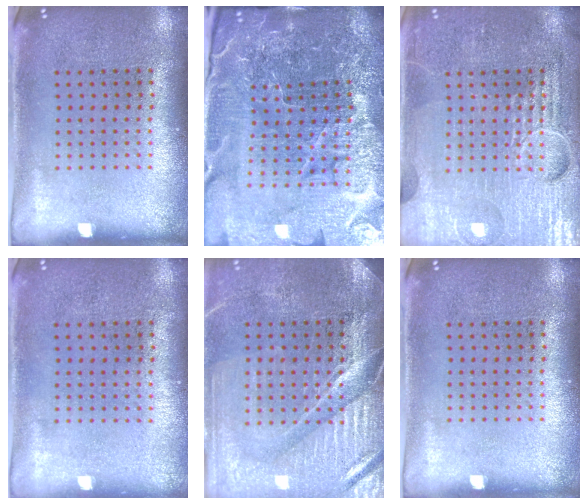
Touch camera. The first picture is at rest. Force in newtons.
{"total": 6.6, "press": 5.8, "slide": 3.0}
{"total": 7.1, "press": 7.1, "slide": 0.8}
{"total": 0.0}
{"total": 4.0, "press": 3.7, "slide": 1.5}
{"total": 0.0}